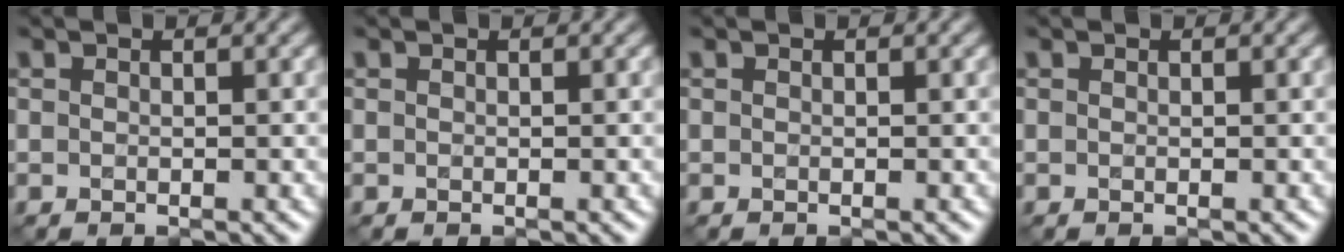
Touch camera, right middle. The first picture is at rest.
{"total": 0.0}
{"total": 0.0}
{"total": 0.0}